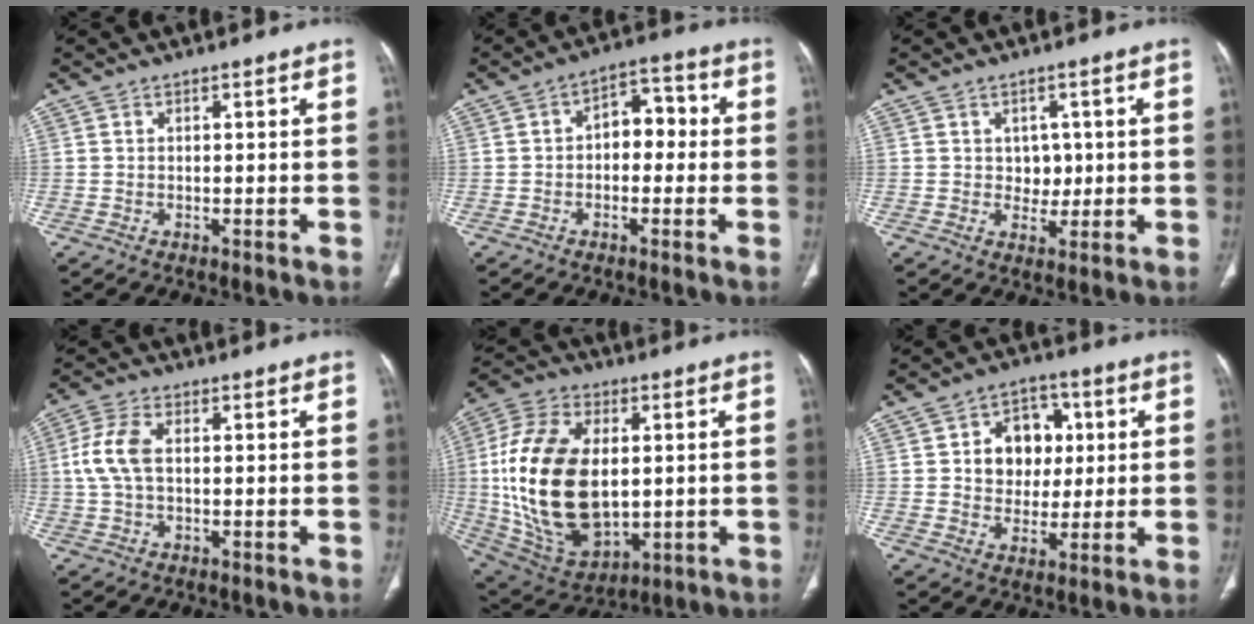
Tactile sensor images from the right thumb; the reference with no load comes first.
{"total": 6.7, "force": [-0.1, 4.5, 5.1], "torque": [-0.046, 0.027, -0.014]}
{"total": 3.5, "force": [0.5, 2.9, 2.0], "torque": [-0.003, -0.003, 0.011]}
{"total": 6.7, "force": [0.5, 3.7, 5.6], "torque": [-0.136, 0.016, 0.007]}
{"total": 24.8, "force": [1.0, 14.9, 19.8], "torque": [-0.378, -0.009, 0.035]}
{"total": 10.8, "force": [1.9, 8.8, 6.0], "torque": [-0.036, 0.005, 0.030]}